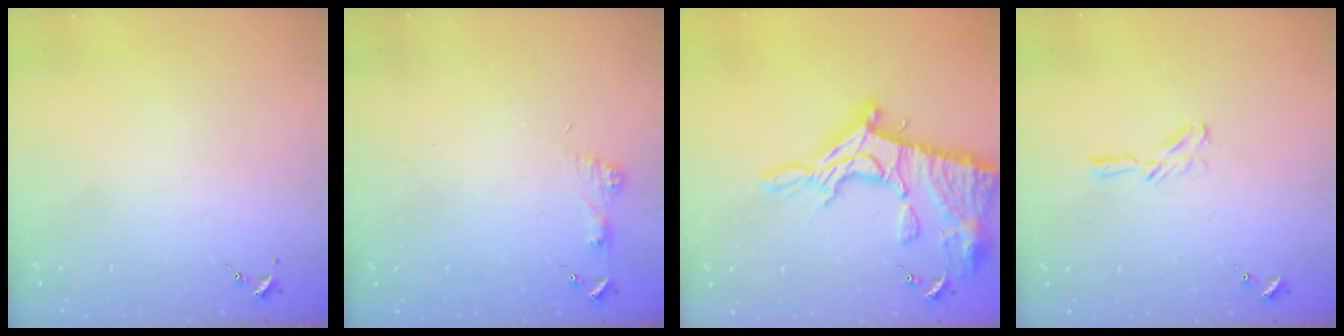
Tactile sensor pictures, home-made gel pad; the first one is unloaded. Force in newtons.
{"total": 5.4, "press": 5.4, "slide": 0.3}
{"total": 24.8, "press": 24.7, "slide": 2.3}
{"total": 4.4, "press": 4.3, "slide": 0.4}